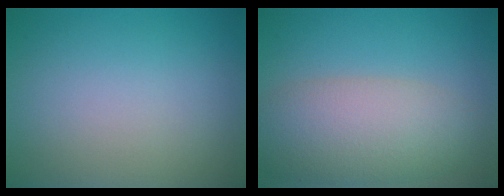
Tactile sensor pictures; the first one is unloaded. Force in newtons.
{"total": 7.0, "press": 7.0, "slide": 0.5}